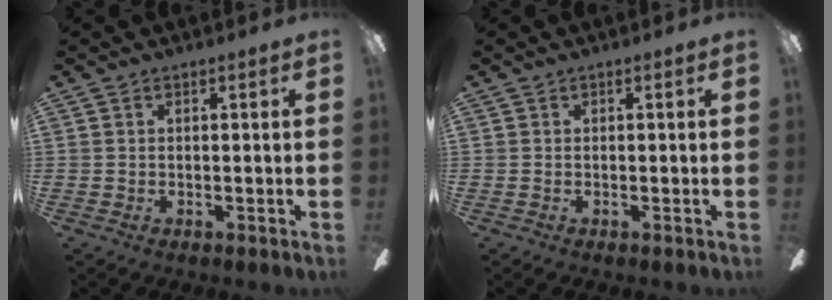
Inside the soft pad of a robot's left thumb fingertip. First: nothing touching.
{"total": 0.0}